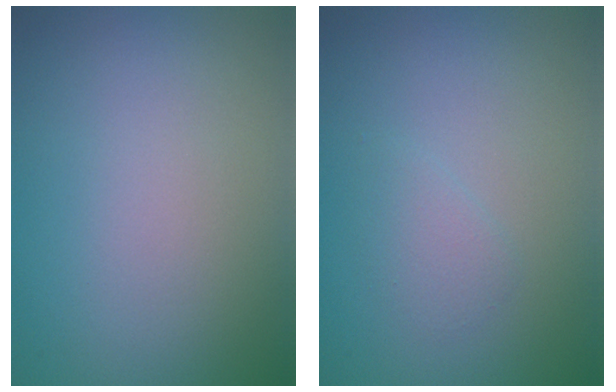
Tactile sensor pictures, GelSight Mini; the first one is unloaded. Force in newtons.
{"total": 1.1, "press": 1.1, "slide": 0.1}